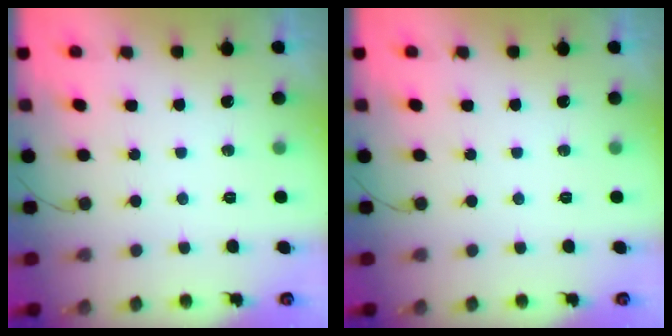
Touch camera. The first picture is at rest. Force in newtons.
{"total": 0.0}